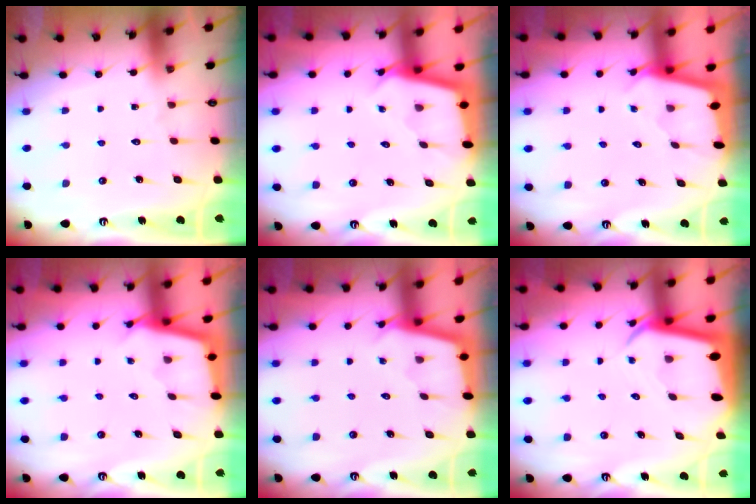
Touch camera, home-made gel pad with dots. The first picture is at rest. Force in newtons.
{"total": 2.3, "press": 2.3, "slide": 0.2}
{"total": 1.9, "press": 1.9, "slide": 0.2}
{"total": 2.5, "press": 2.5, "slide": 0.2}
{"total": 2.1, "press": 2.1, "slide": 0.2}
{"total": 3.2, "press": 3.2, "slide": 0.3}